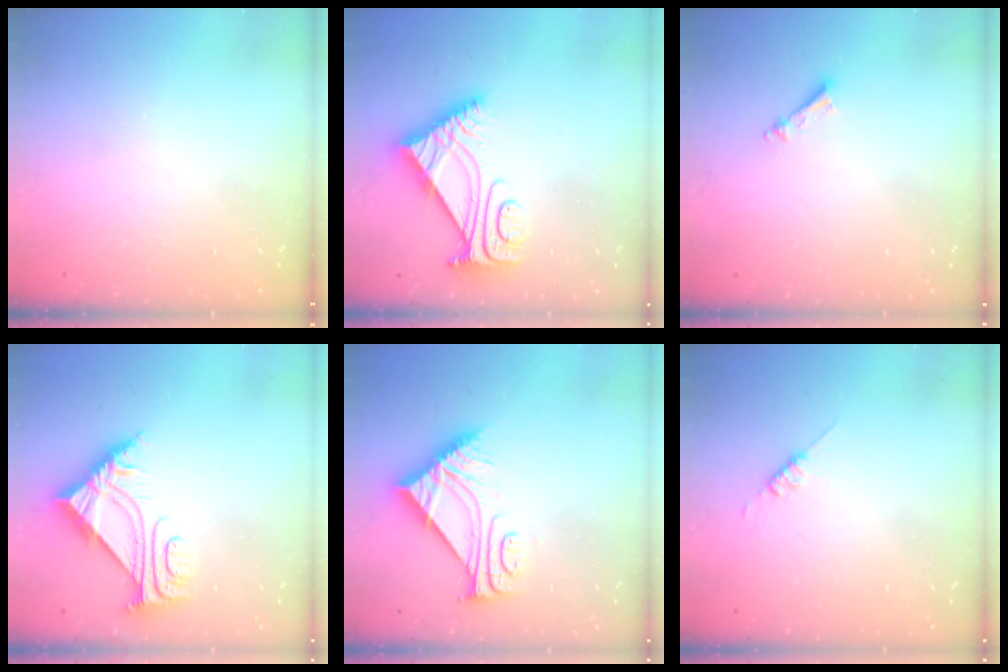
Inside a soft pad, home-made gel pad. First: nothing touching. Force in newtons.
{"total": 8.1, "press": 8.1, "slide": 1.0}
{"total": 3.7, "press": 3.7, "slide": 0.3}
{"total": 7.0, "press": 7.0, "slide": 0.7}
{"total": 8.7, "press": 8.7, "slide": 0.1}
{"total": 2.6, "press": 2.6, "slide": 0.3}